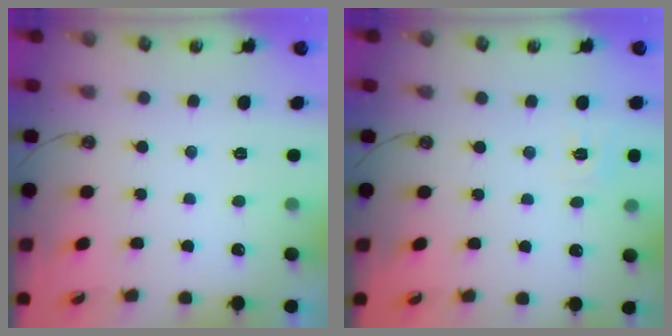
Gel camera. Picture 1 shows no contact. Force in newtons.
{"total": 5.6, "press": 5.6, "slide": 0.5}